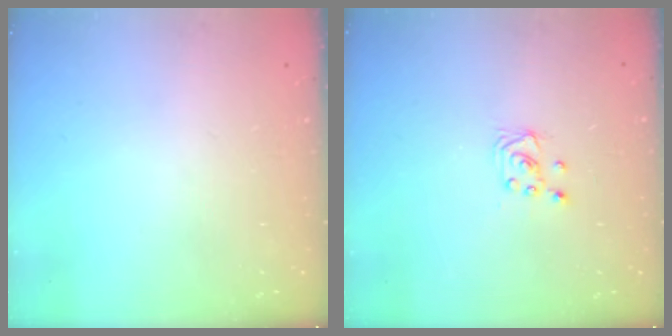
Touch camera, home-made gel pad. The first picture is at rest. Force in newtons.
{"total": 2.0, "press": 2.0, "slide": 0.2}